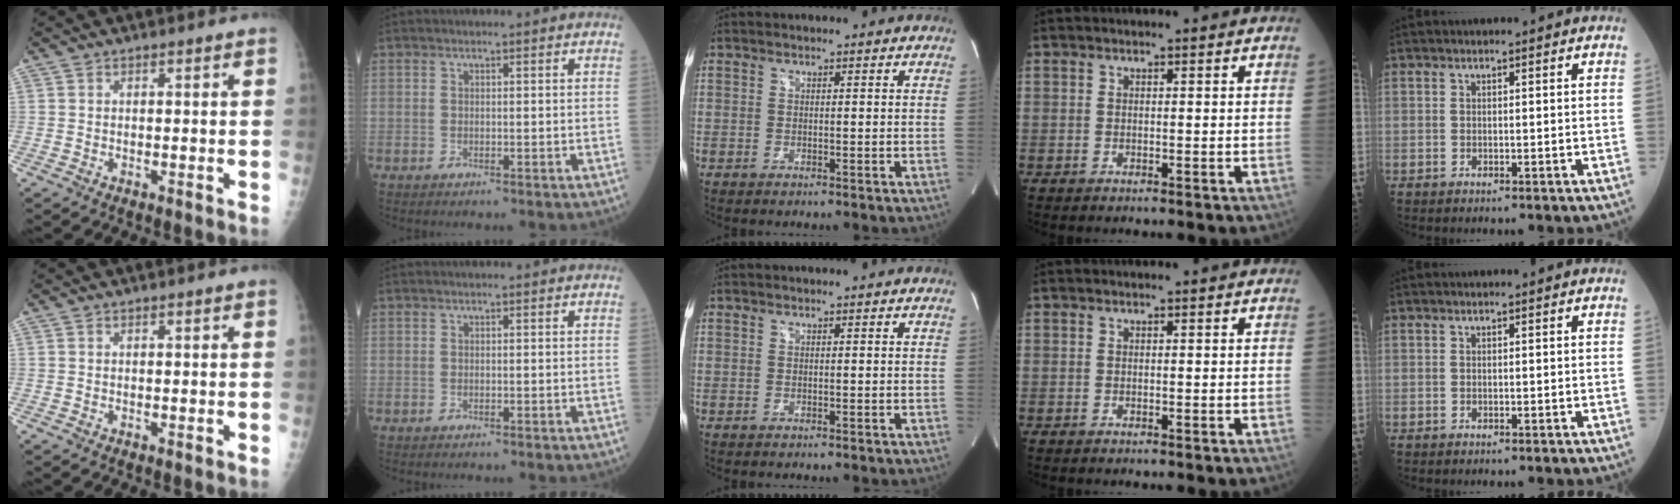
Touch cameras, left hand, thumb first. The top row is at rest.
{}